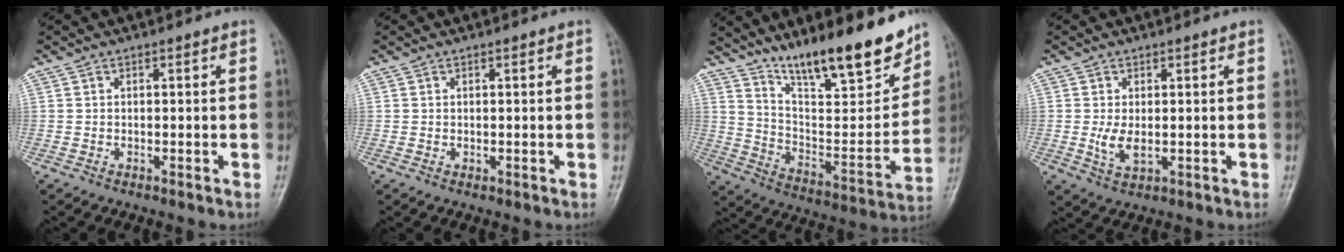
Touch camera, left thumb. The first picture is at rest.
{"total": 0.7, "force": [0.5, 0.3, 0.4], "torque": [-0.007, -0.004, 0.008]}
{"total": 21.4, "force": [15.8, 4.8, 13.6], "torque": [-0.176, -0.085, 0.267]}
{"total": 3.9, "force": [0.3, 2.0, 3.3], "torque": [-0.062, -0.011, 0.014]}